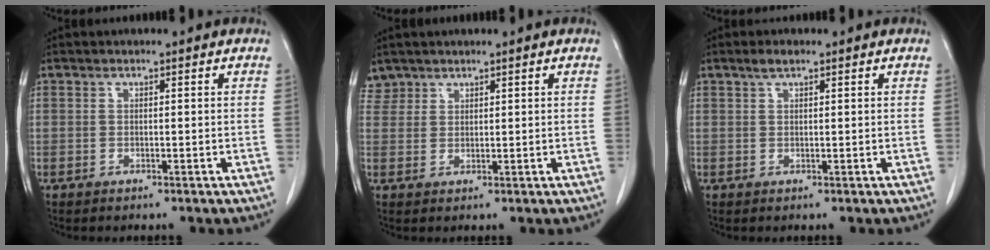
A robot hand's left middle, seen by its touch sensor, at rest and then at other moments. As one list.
[{"total": 2.3, "force": [2.0, 1.2, -0.5], "torque": [0.013, 0.009, 0.039]}, {"total": 1.7, "force": [1.2, 0.4, 1.1], "torque": [-0.025, 0.007, 0.023]}]